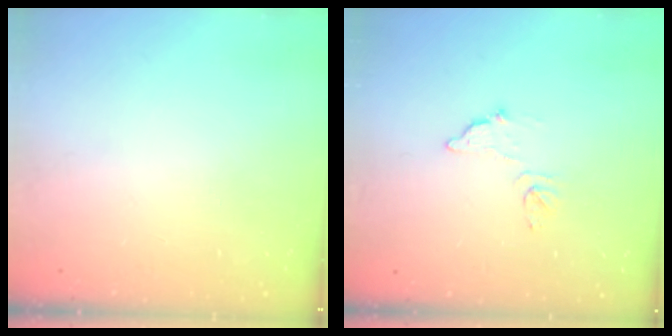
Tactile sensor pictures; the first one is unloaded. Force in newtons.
{"total": 8.5, "press": 8.5, "slide": 0.5}